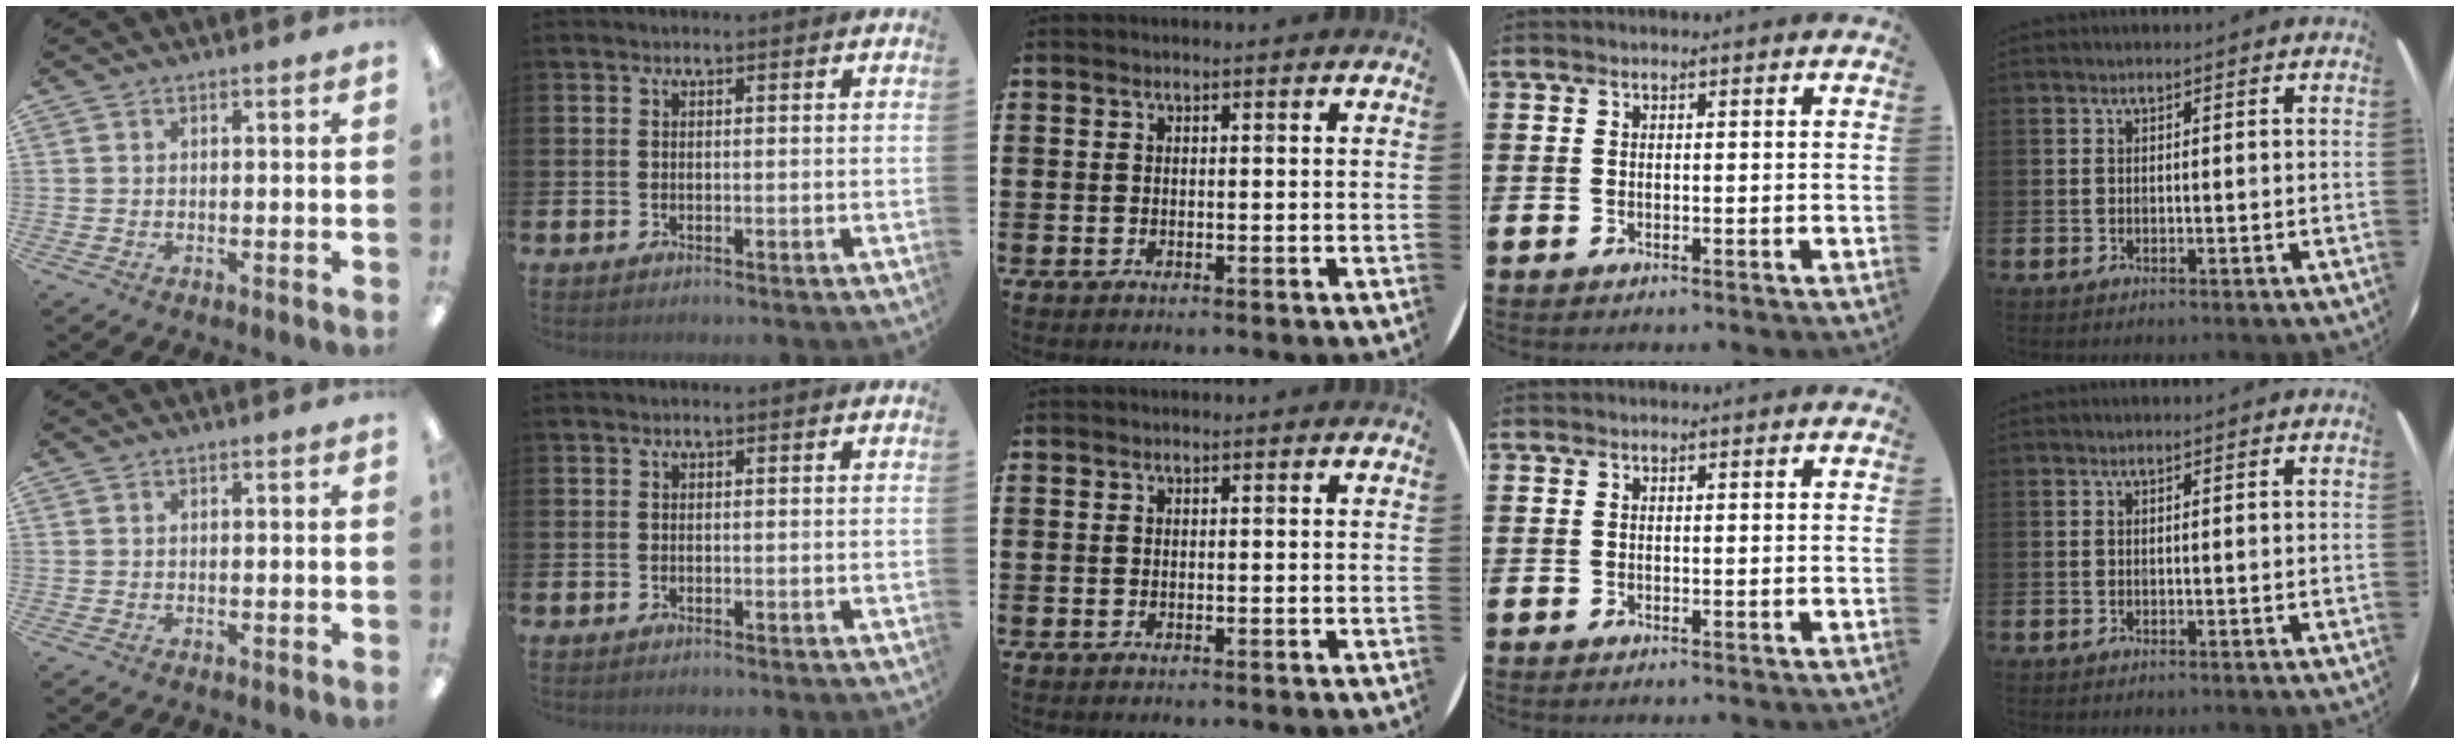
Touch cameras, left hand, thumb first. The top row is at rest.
{}